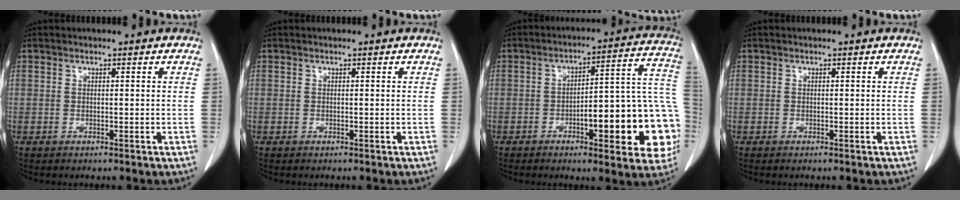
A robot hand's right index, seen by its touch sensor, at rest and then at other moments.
{"total": 0.0}
{"total": 19.6, "force": [-5.4, 4.6, 18.3], "torque": [-0.151, 0.043, -0.057]}
{"total": 0.0}